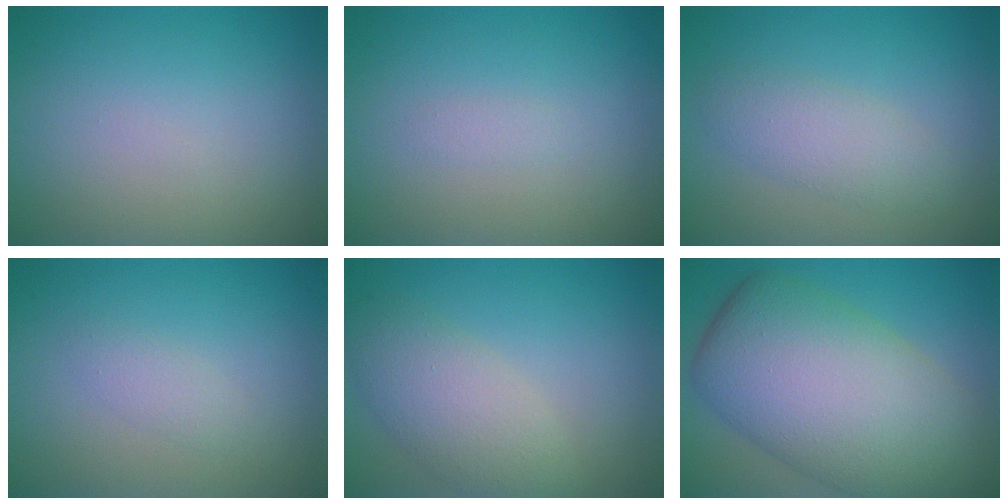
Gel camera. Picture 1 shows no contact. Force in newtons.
{"total": 0.6, "press": 0.6, "slide": 0.0}
{"total": 2.8, "press": 2.8, "slide": 0.0}
{"total": 1.3, "press": 1.2, "slide": 0.1}
{"total": 4.5, "press": 4.5, "slide": 0.4}
{"total": 13.9, "press": 13.9, "slide": 0.6}